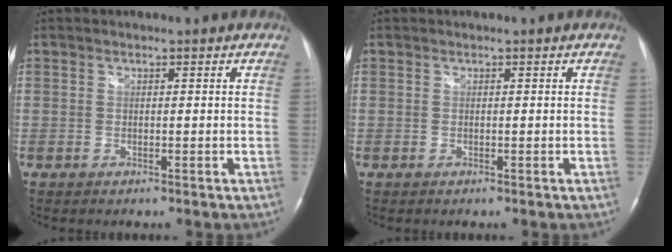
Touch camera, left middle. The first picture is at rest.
{"total": 0.0}